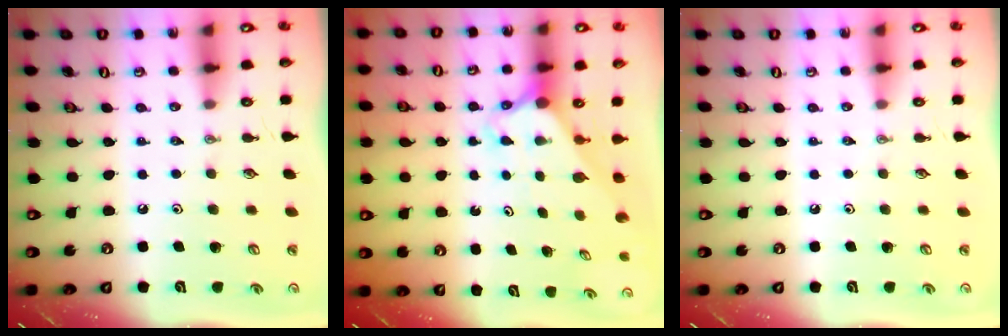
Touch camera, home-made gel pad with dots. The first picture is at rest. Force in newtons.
{"total": 2.7, "press": 2.7, "slide": 0.1}
{"total": 0.0}